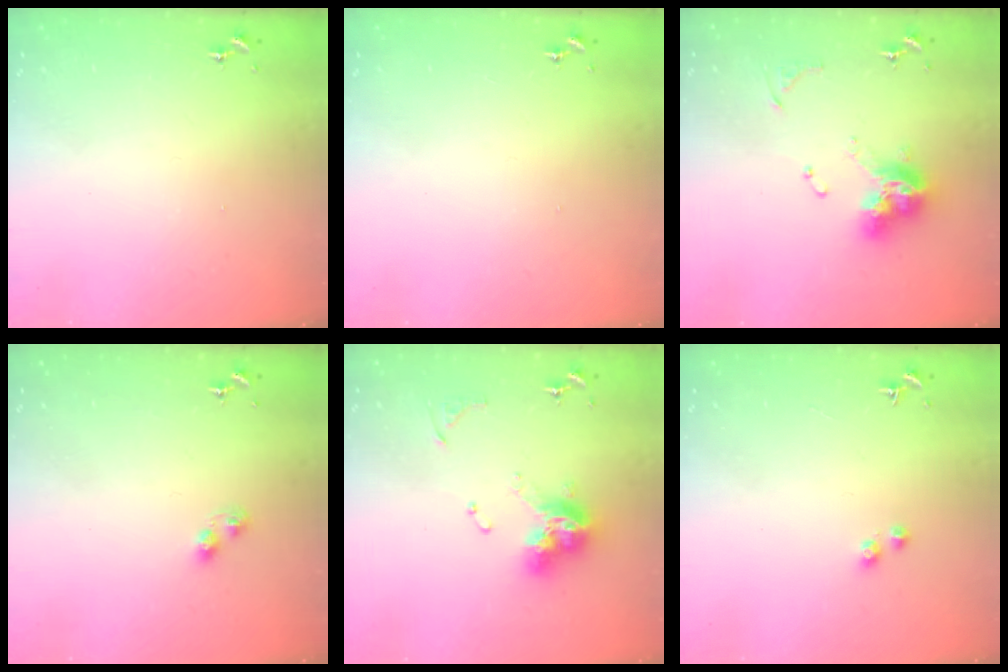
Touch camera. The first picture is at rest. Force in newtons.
{"total": 0.0}
{"total": 12.9, "press": 12.8, "slide": 1.2}
{"total": 3.5, "press": 3.5, "slide": 0.2}
{"total": 12.9, "press": 12.8, "slide": 1.2}
{"total": 2.7, "press": 2.6, "slide": 0.9}